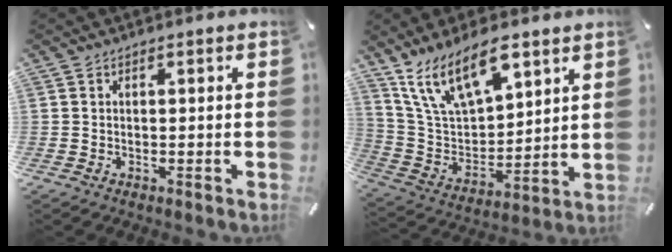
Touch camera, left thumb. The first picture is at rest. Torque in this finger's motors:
{"motor_torque": [2.72, 1.00, 1.38, -1.39, 0.23]}